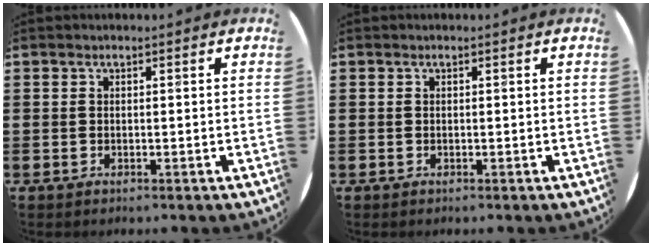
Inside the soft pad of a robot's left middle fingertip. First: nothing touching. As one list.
[{"total": 0.0}]